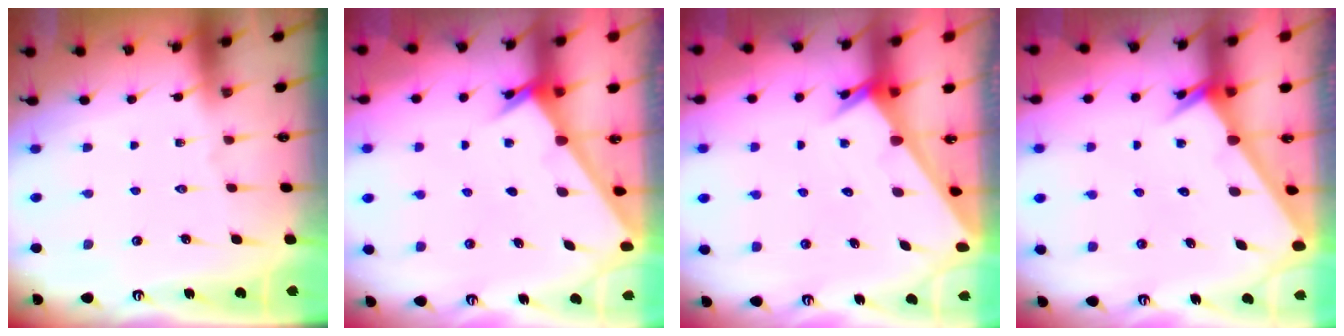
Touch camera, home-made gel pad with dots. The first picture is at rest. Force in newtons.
{"total": 2.4, "press": 2.4, "slide": 0.2}
{"total": 2.3, "press": 2.3, "slide": 0.1}
{"total": 2.3, "press": 2.3, "slide": 0.1}